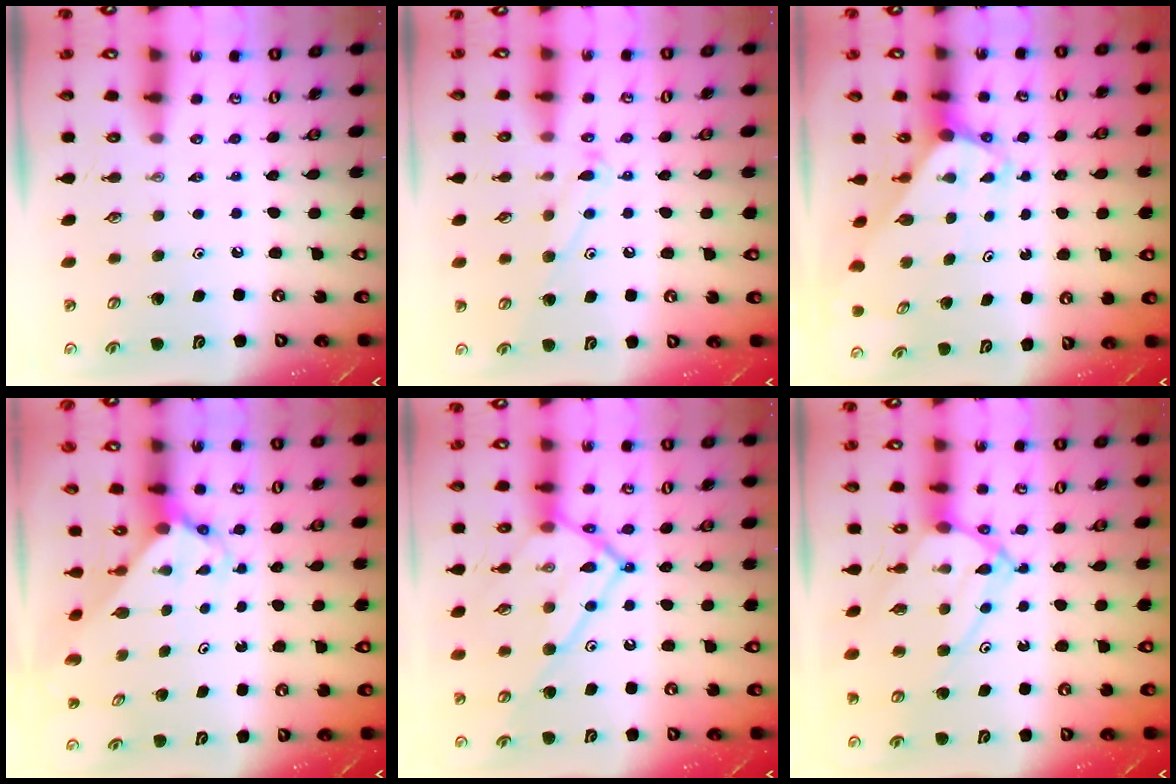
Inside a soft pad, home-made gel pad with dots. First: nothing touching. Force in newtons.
{"total": 10.7, "press": 10.7, "slide": 0.8}
{"total": 3.2, "press": 3.2, "slide": 0.2}
{"total": 3.6, "press": 3.6, "slide": 0.3}
{"total": 17.1, "press": 17.0, "slide": 2.0}
{"total": 11.2, "press": 11.1, "slide": 1.1}